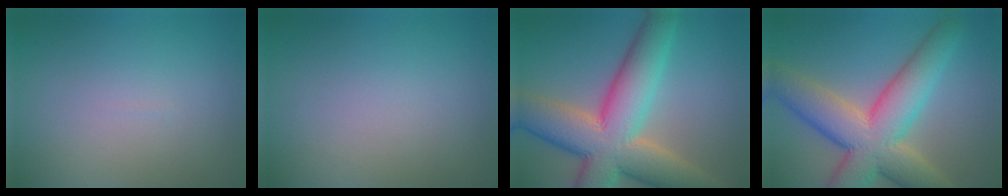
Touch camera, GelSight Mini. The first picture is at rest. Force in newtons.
{"total": 0.0}
{"total": 12.1, "press": 12.0, "slide": 0.9}
{"total": 10.5, "press": 10.4, "slide": 0.8}